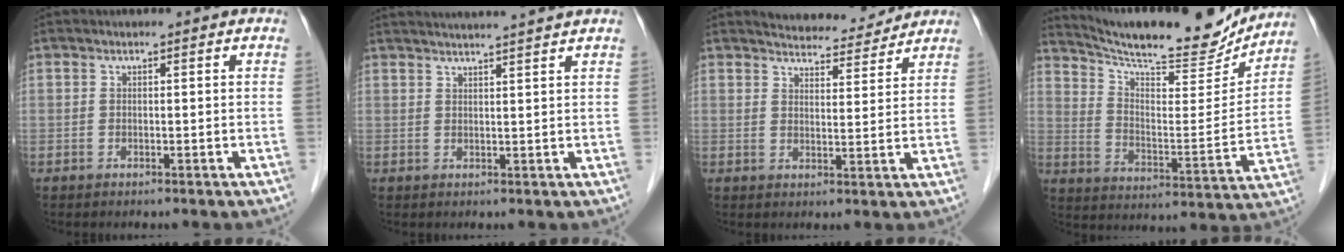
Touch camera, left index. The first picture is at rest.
{"total": 9.9, "force": [9.1, -1.6, 3.5], "torque": [-0.050, 0.010, 0.119]}
{"total": 7.9, "force": [7.7, 1.4, 1.3], "torque": [-0.020, 0.001, 0.102]}
{"total": 20.2, "force": [18.9, 2.6, 6.8], "torque": [-0.120, -0.029, 0.277]}